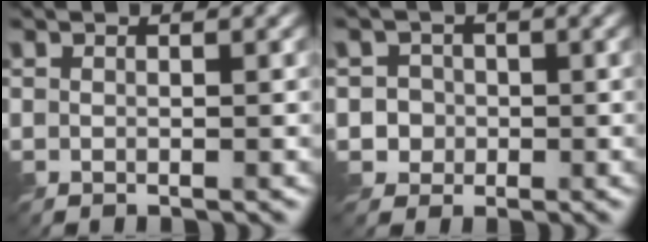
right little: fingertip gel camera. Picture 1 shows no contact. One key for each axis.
{"total": 2.8, "fx": -0.3, "fy": 2.8, "fz": 0.5, "tx": 0.012, "ty": 0.012, "tz": -0.014}